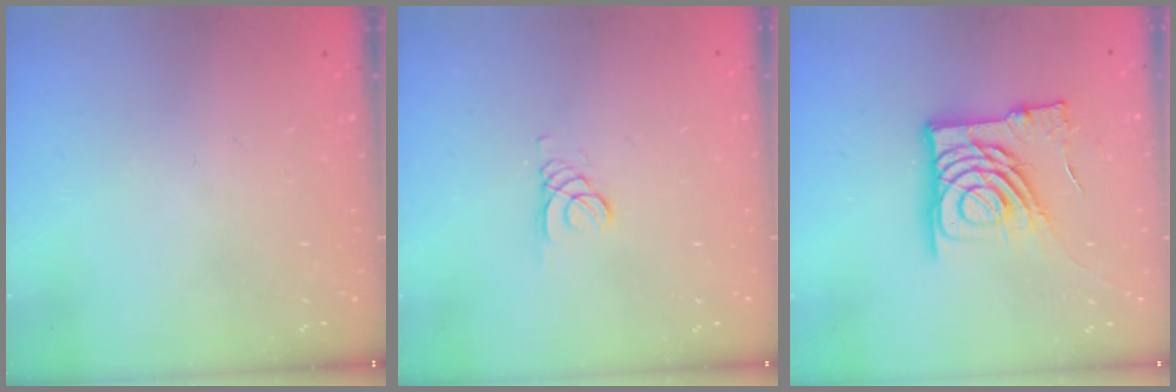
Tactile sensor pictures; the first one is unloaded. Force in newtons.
{"total": 1.5, "press": 1.5, "slide": 0.1}
{"total": 14.9, "press": 14.8, "slide": 1.8}